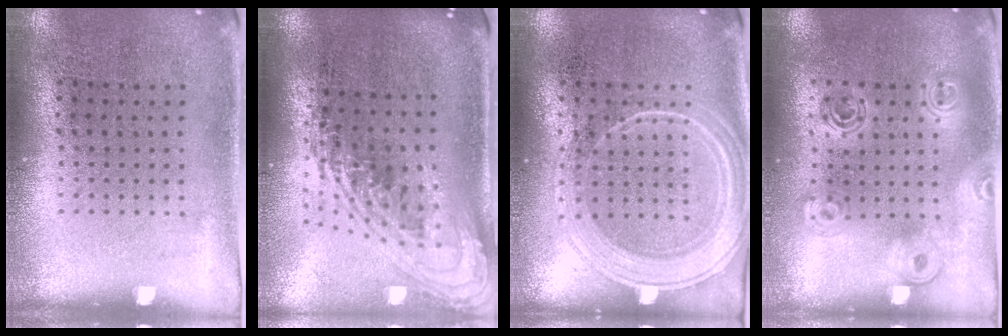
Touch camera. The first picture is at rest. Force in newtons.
{"total": 2.3, "press": 1.7, "slide": 1.6}
{"total": 1.9, "press": 1.8, "slide": 0.3}
{"total": 1.7, "press": 1.4, "slide": 0.8}